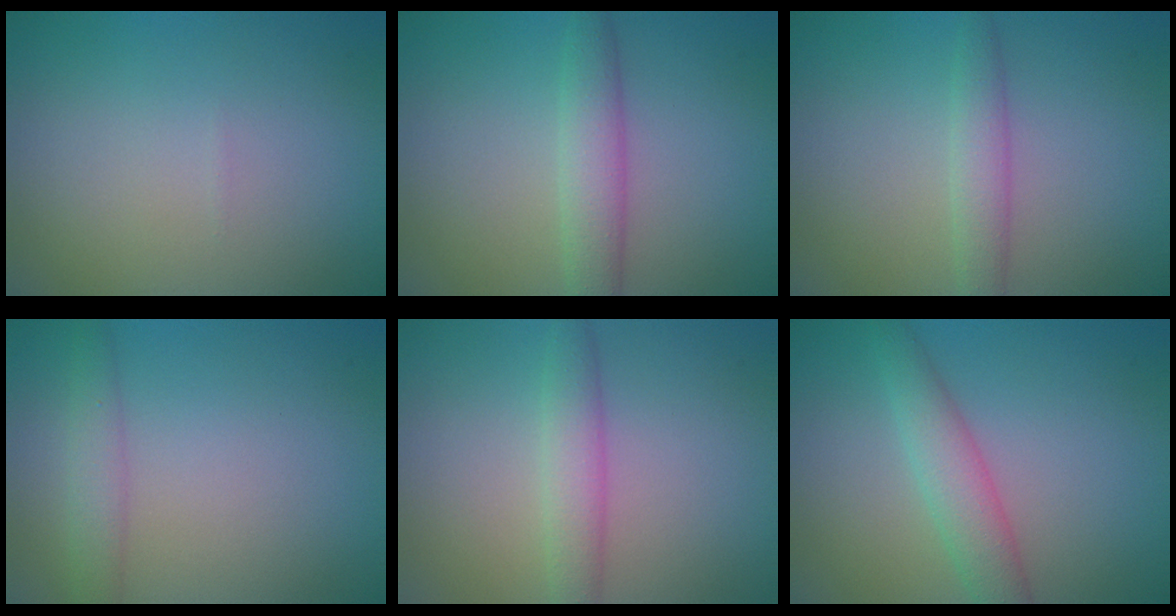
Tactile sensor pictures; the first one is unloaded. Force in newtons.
{"total": 3.0, "press": 3.0, "slide": 0.1}
{"total": 2.1, "press": 2.1, "slide": 0.1}
{"total": 2.0, "press": 2.0, "slide": 0.0}
{"total": 2.6, "press": 2.6, "slide": 0.1}
{"total": 3.3, "press": 3.3, "slide": 0.2}